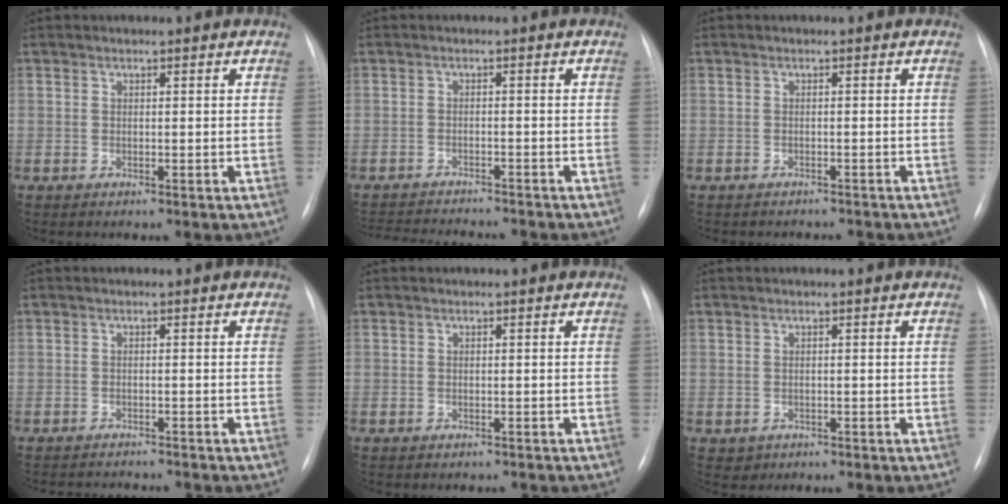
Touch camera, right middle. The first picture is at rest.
{"total": 10.9, "force": [-10.2, 1.5, 3.3], "torque": [-0.056, -0.002, -0.140]}
{"total": 4.2, "force": [-3.8, 1.7, 0.4], "torque": [0.000, 0.002, -0.045]}
{"total": 4.4, "force": [-4.3, 0.3, 0.6], "torque": [-0.002, -0.006, -0.059]}
{"total": 2.0, "force": [-1.7, 1.1, 0.2], "torque": [-0.004, 0.001, -0.022]}
{"total": 1.4, "force": [-0.6, 1.3, 0.1], "torque": [-0.001, 0.004, -0.004]}